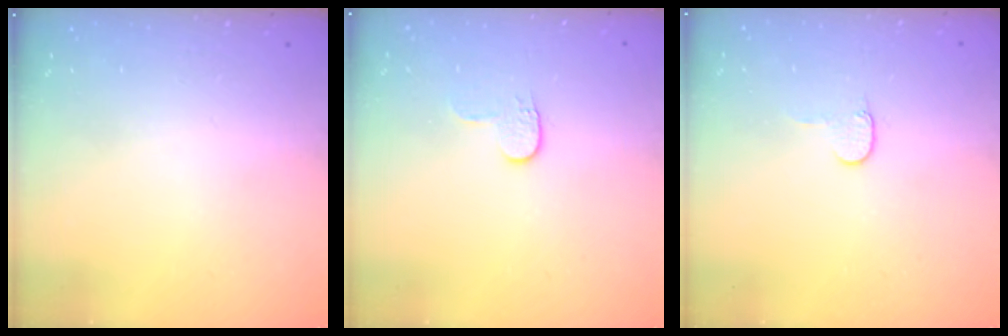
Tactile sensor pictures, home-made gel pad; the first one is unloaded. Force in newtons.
{"total": 4.0, "press": 4.0, "slide": 0.5}
{"total": 4.0, "press": 4.0, "slide": 0.4}